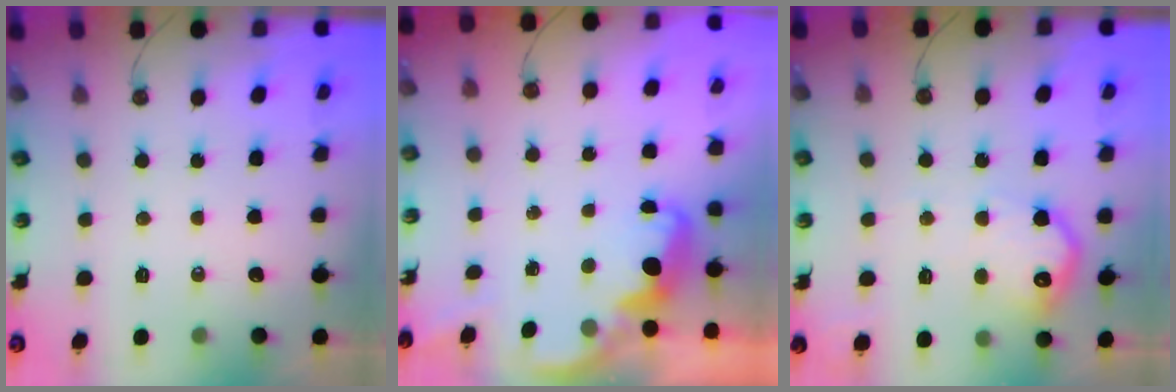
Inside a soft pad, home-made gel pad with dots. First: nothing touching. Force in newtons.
{"total": 2.7, "press": 2.6, "slide": 0.8}
{"total": 13.7, "press": 13.6, "slide": 0.7}